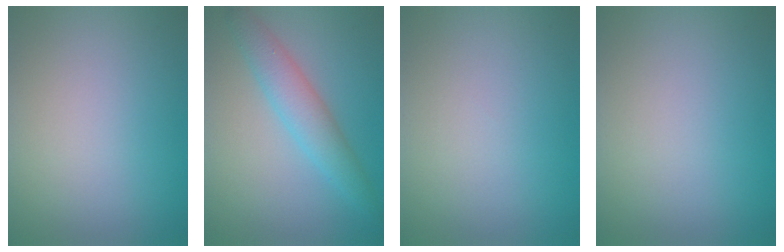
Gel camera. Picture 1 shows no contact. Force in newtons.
{"total": 3.7, "press": 3.7, "slide": 0.1}
{"total": 0.0}
{"total": 0.0}